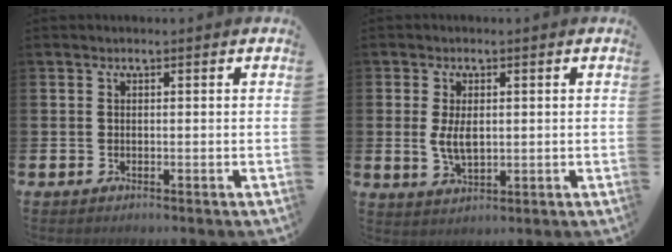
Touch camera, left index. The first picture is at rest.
{"total": 4.2, "force": [0.6, 2.2, 3.5], "torque": [-0.063, 0.004, 0.007]}